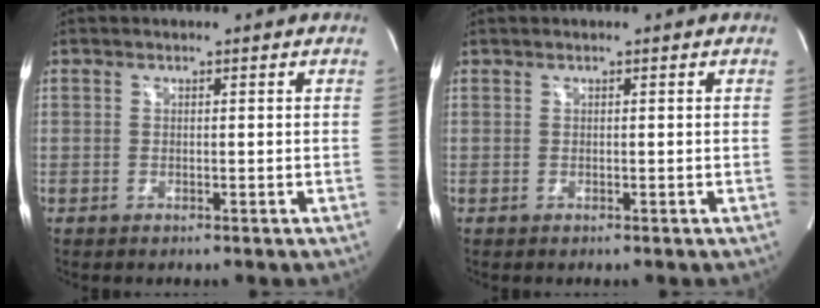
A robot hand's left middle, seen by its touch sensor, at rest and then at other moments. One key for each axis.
{"total": 0.0}